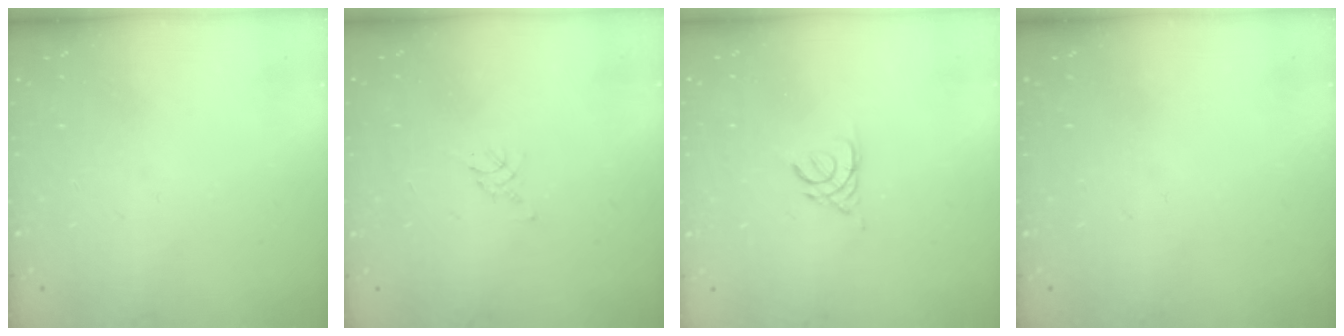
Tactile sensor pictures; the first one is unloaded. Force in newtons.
{"total": 4.8, "press": 4.8, "slide": 0.7}
{"total": 3.6, "press": 3.5, "slide": 0.7}
{"total": 0.0}